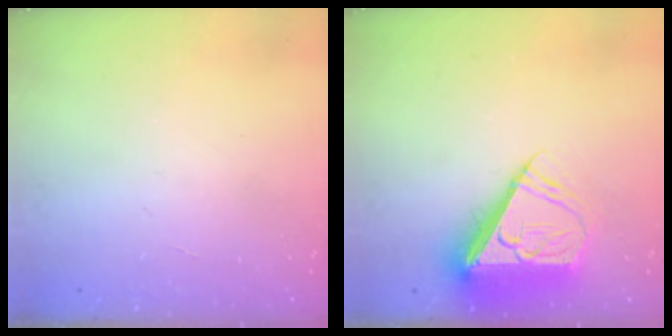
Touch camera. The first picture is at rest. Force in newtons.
{"total": 10.3, "press": 10.2, "slide": 1.6}